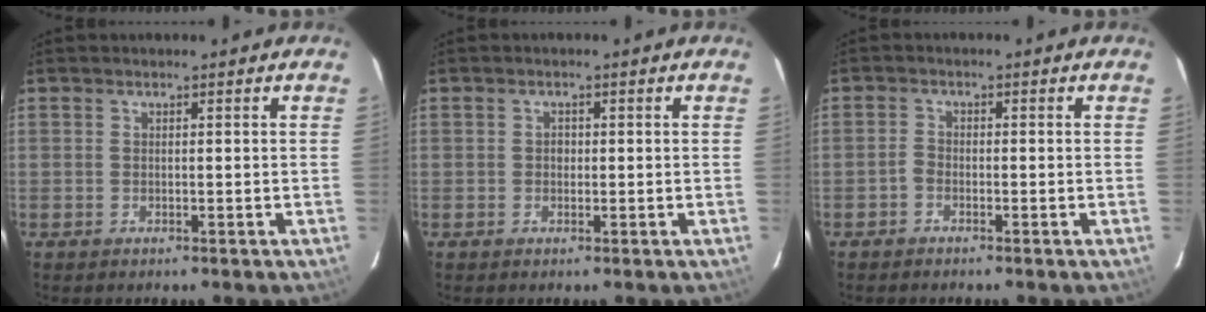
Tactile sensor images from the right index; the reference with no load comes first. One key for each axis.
{"total": 1.0, "fx": -0.1, "fy": 0.9, "fz": 0.4, "tx": -0.004, "ty": 0.004, "tz": -0.002}
{"total": 1.4, "fx": -1.1, "fy": 0.7, "fz": 0.4, "tx": -0.010, "ty": 0.001, "tz": -0.024}